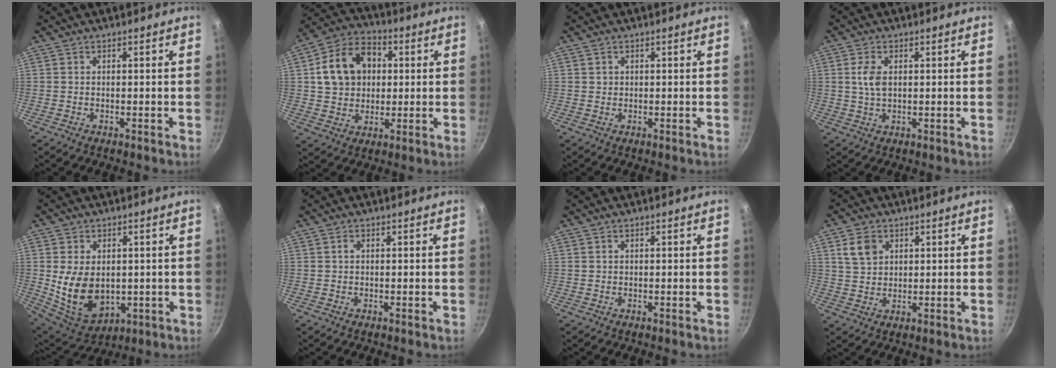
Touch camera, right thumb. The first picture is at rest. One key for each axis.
{"total": 14.1, "fx": 2.5, "fy": 11.0, "fz": 8.3, "tx": -0.121, "ty": 0.022, "tz": 0.034}
{"total": 0.8, "fx": 0.3, "fy": 0.8, "fz": 0.2, "tx": -0.001, "ty": 0.005, "tz": 0.004}
{"total": 4.3, "fx": 0.8, "fy": 2.5, "fz": 3.5, "tx": -0.067, "ty": 0.002, "tz": 0.015}
{"total": 12.5, "fx": 0.2, "fy": 8.8, "fz": 8.9, "tx": -0.146, "ty": -0.021, "tz": 0.030}
{"total": 0.6, "fx": 0.1, "fy": 0.4, "fz": 0.4, "tx": -0.006, "ty": 0.004, "tz": 0.001}
{"total": 0.0}
{"total": 5.5, "fx": 2.2, "fy": 4.1, "fz": 2.9, "tx": -0.037, "ty": -0.002, "tz": 0.044}